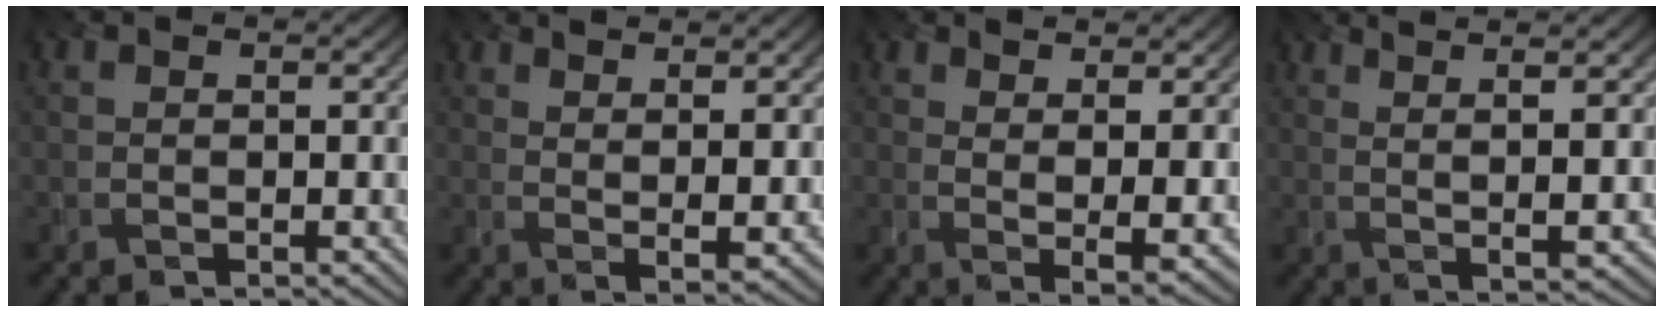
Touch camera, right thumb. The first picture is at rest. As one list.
[{"total": 7.5, "force": [4.8, 1.4, 5.6], "torque": [-0.090, 0.001, 0.073]}, {"total": 9.5, "force": [5.0, 2.9, 7.5], "torque": [-0.130, 0.006, 0.076]}, {"total": 7.6, "force": [4.2, 0.8, 6.3], "torque": [-0.088, 0.009, 0.060]}]